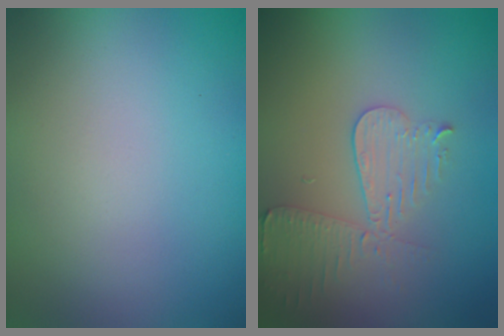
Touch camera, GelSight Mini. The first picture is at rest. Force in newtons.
{"total": 3.9, "press": 3.7, "slide": 1.2}